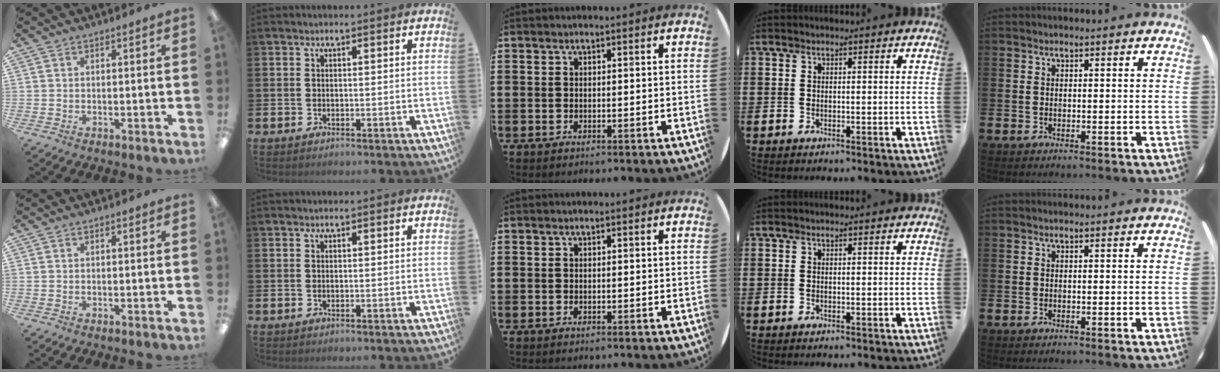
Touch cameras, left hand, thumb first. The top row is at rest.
{}